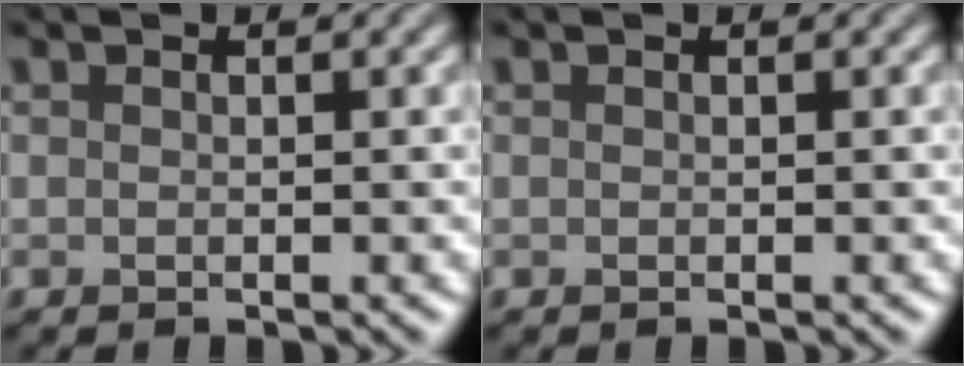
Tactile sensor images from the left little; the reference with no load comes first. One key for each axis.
{"total": 0.0}